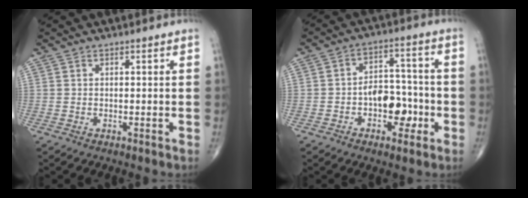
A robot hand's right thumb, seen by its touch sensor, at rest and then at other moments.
{"total": 9.1, "force": [-2.8, 5.8, 6.4], "torque": [-0.056, 0.036, -0.046]}